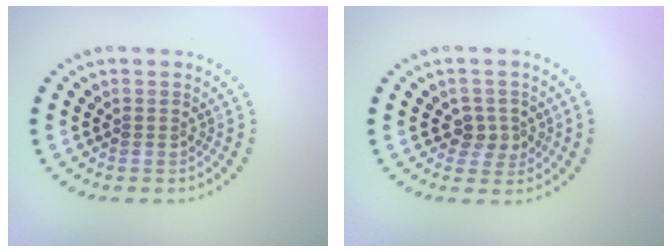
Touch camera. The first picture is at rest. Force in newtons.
{"total": 2.1, "press": 1.9, "slide": 0.8}